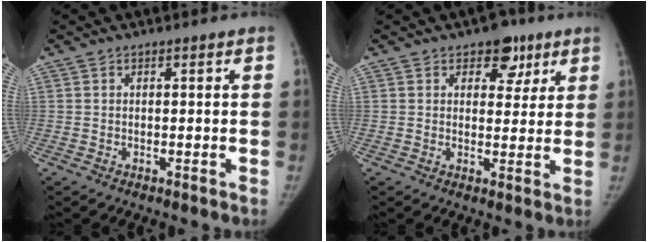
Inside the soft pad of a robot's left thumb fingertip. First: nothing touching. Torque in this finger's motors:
{"motor_torque": [0.45, 0.33, 0.68, -0.25, 0.10]}